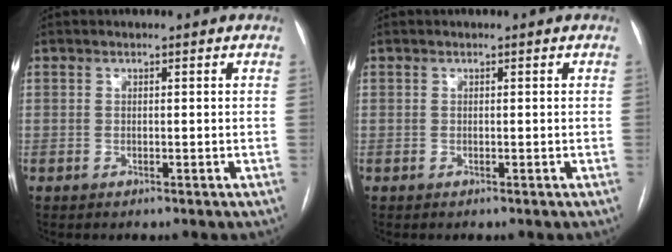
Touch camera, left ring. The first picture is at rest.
{"total": 0.0}